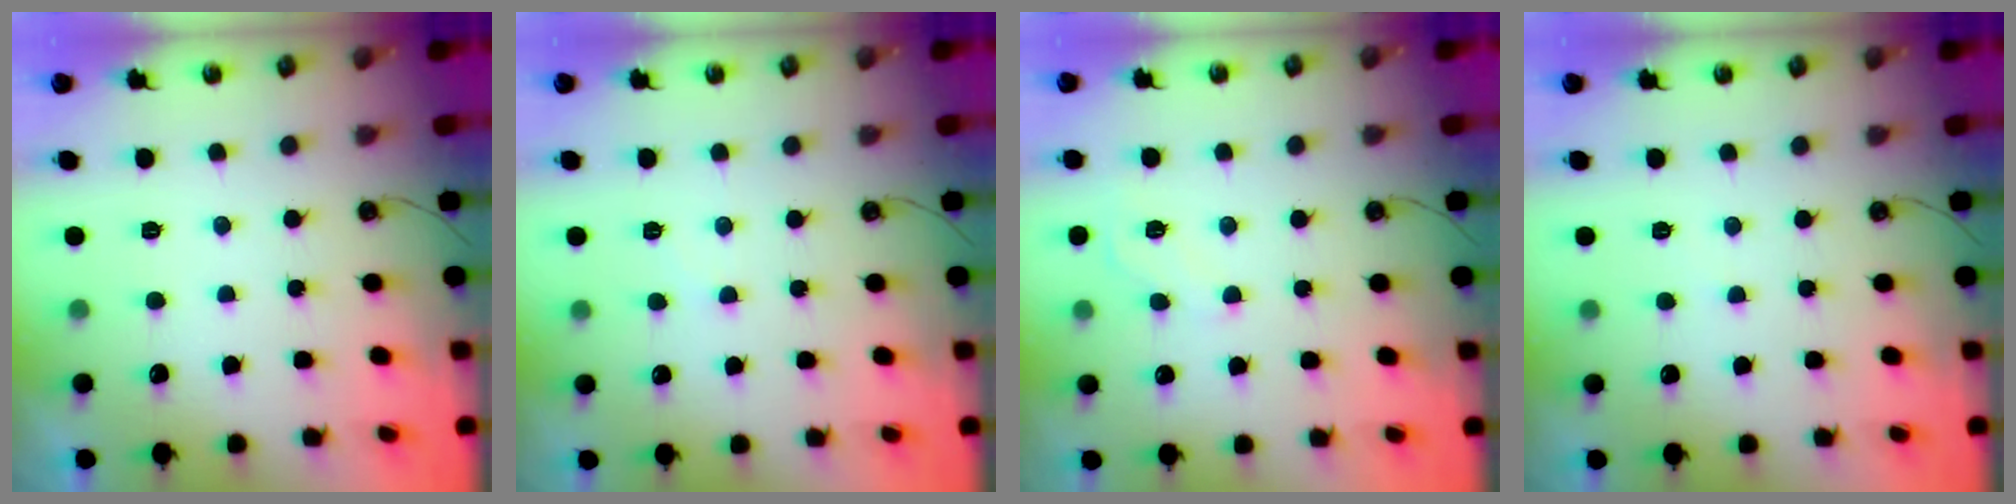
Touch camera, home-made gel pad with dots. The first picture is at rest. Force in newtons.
{"total": 4.6, "press": 4.6, "slide": 0.5}
{"total": 3.8, "press": 3.8, "slide": 0.6}
{"total": 2.7, "press": 2.6, "slide": 0.4}